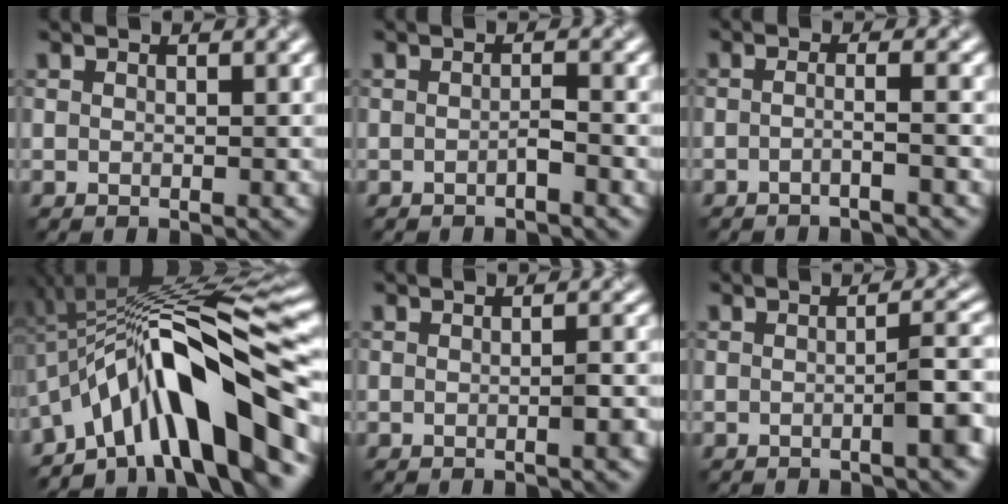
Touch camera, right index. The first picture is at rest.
{"total": 1.2, "force": [-1.1, 0.0, 0.4], "torque": [-0.008, -0.002, -0.019]}
{"total": 1.8, "force": [-1.3, 0.3, 1.3], "torque": [-0.011, -0.005, -0.033]}
{"total": 13.0, "force": [-6.0, 3.4, 11.0], "torque": [-0.158, 0.020, -0.101]}
{"total": 1.5, "force": [-0.8, 0.2, 1.2], "torque": [-0.016, 0.001, -0.016]}
{"total": 3.1, "force": [-1.4, 0.5, 2.7], "torque": [-0.038, 0.008, -0.030]}